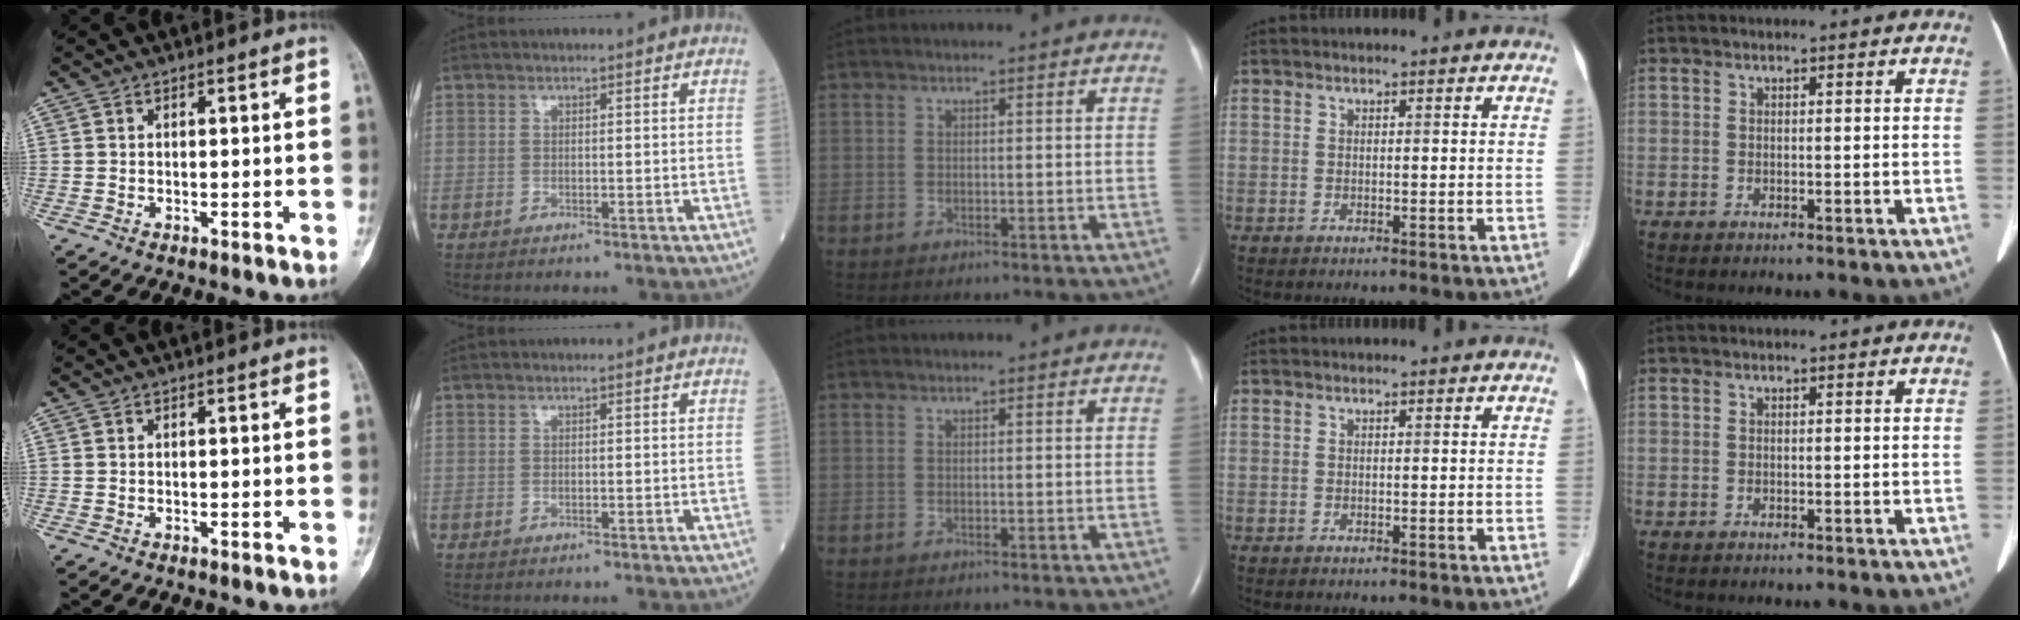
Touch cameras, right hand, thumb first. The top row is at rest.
{}